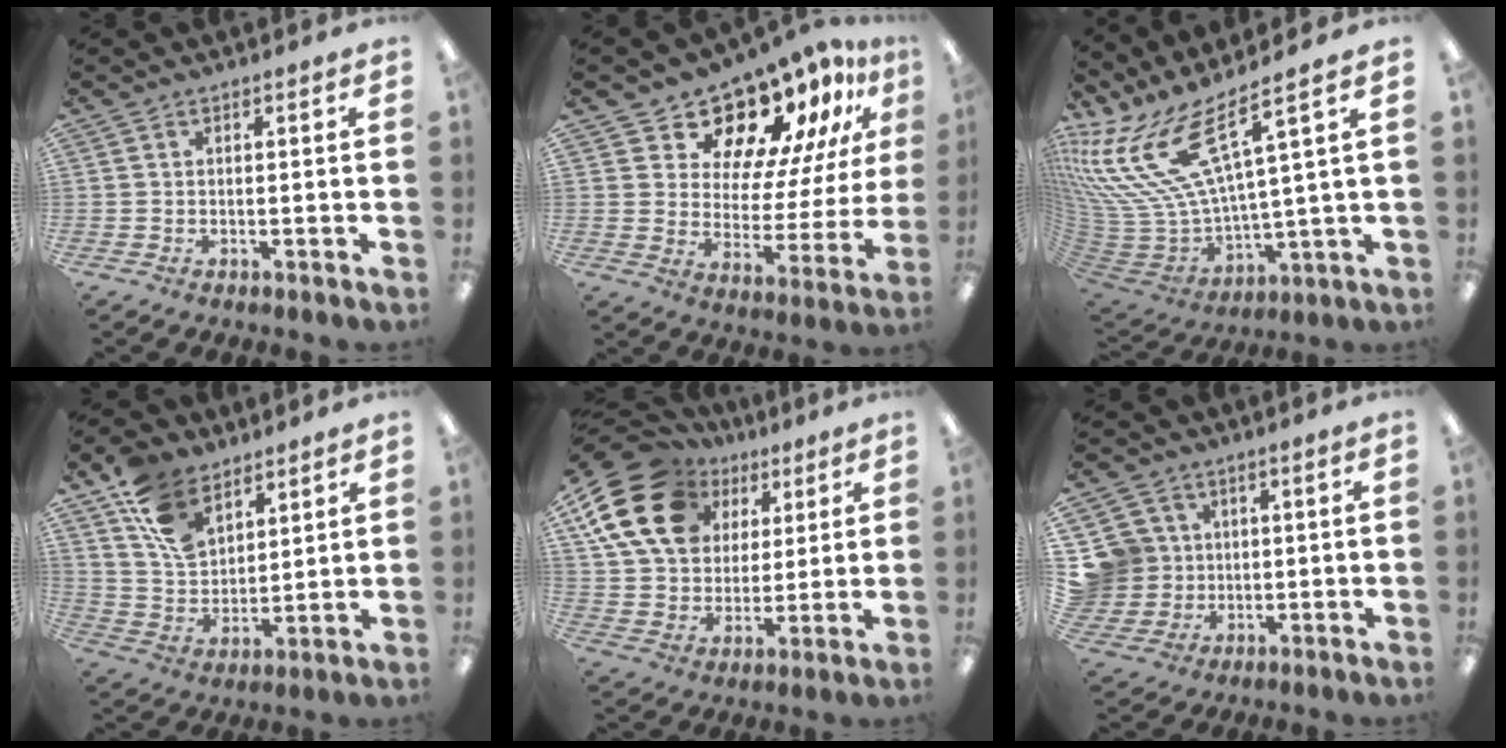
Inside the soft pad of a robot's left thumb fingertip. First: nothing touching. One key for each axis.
{"total": 16.3, "fx": 13.5, "fy": 7.1, "fz": 5.9, "tx": -0.096, "ty": -0.114, "tz": 0.228}
{"total": 19.0, "fx": 9.2, "fy": 7.0, "fz": 15.1, "tx": -0.345, "ty": -0.067, "tz": 0.162}
{"total": 12.7, "fx": 8.2, "fy": 7.8, "fz": 5.7, "tx": -0.116, "ty": -0.027, "tz": 0.161}
{"total": 21.4, "fx": 8.9, "fy": 15.9, "fz": 11.3, "tx": -0.224, "ty": -0.028, "tz": 0.165}
{"total": 8.8, "fx": 2.0, "fy": 8.5, "fz": 0.9, "tx": -0.049, "ty": 0.000, "tz": 0.048}